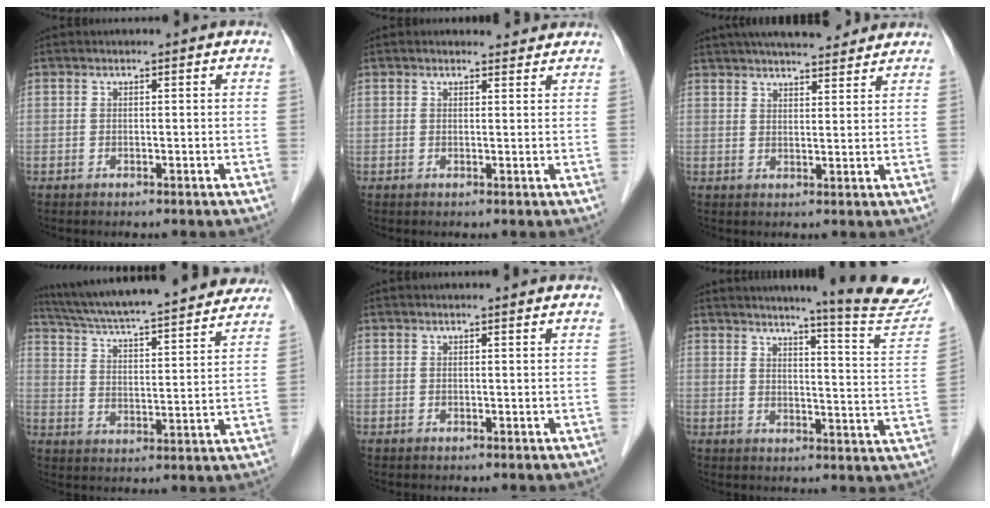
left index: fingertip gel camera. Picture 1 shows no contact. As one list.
[{"total": 2.1, "force": [2.0, 0.6, 0.1], "torque": [-0.007, 0.002, 0.021]}, {"total": 13.3, "force": [11.6, 2.6, 5.9], "torque": [-0.087, 0.031, 0.164]}, {"total": 27.6, "force": [24.8, 3.1, 11.6], "torque": [-0.196, -0.011, 0.336]}, {"total": 1.0, "force": [0.9, -0.1, 0.2], "torque": [-0.011, 0.003, 0.011]}, {"total": 16.5, "force": [15.2, -0.9, 6.3], "torque": [-0.080, -0.091, 0.166]}]